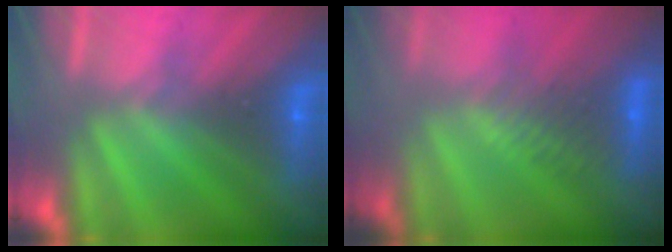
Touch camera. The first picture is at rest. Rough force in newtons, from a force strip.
{"total": 3.7}